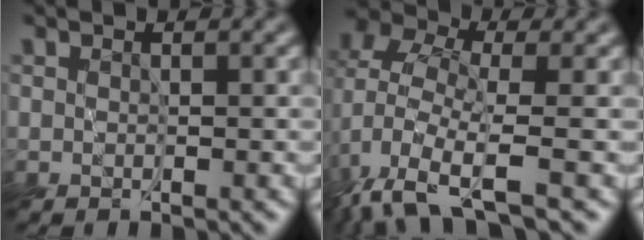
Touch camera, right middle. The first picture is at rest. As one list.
[{"total": 7.1, "force": [-3.1, 3.1, 5.6], "torque": [-0.126, -0.007, -0.079]}]